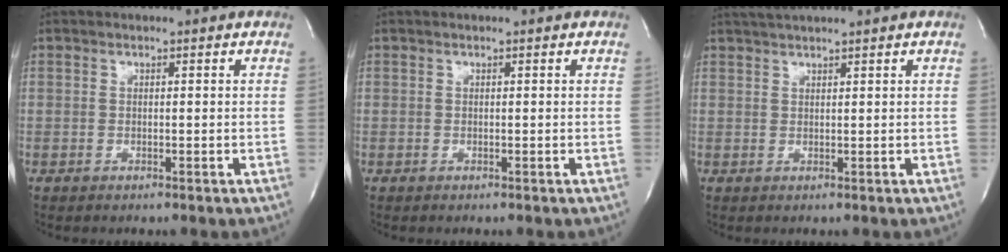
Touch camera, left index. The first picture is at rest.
{"total": 0.0}
{"total": 3.6, "force": [3.1, -0.7, 1.6], "torque": [-0.024, 0.021, 0.059]}